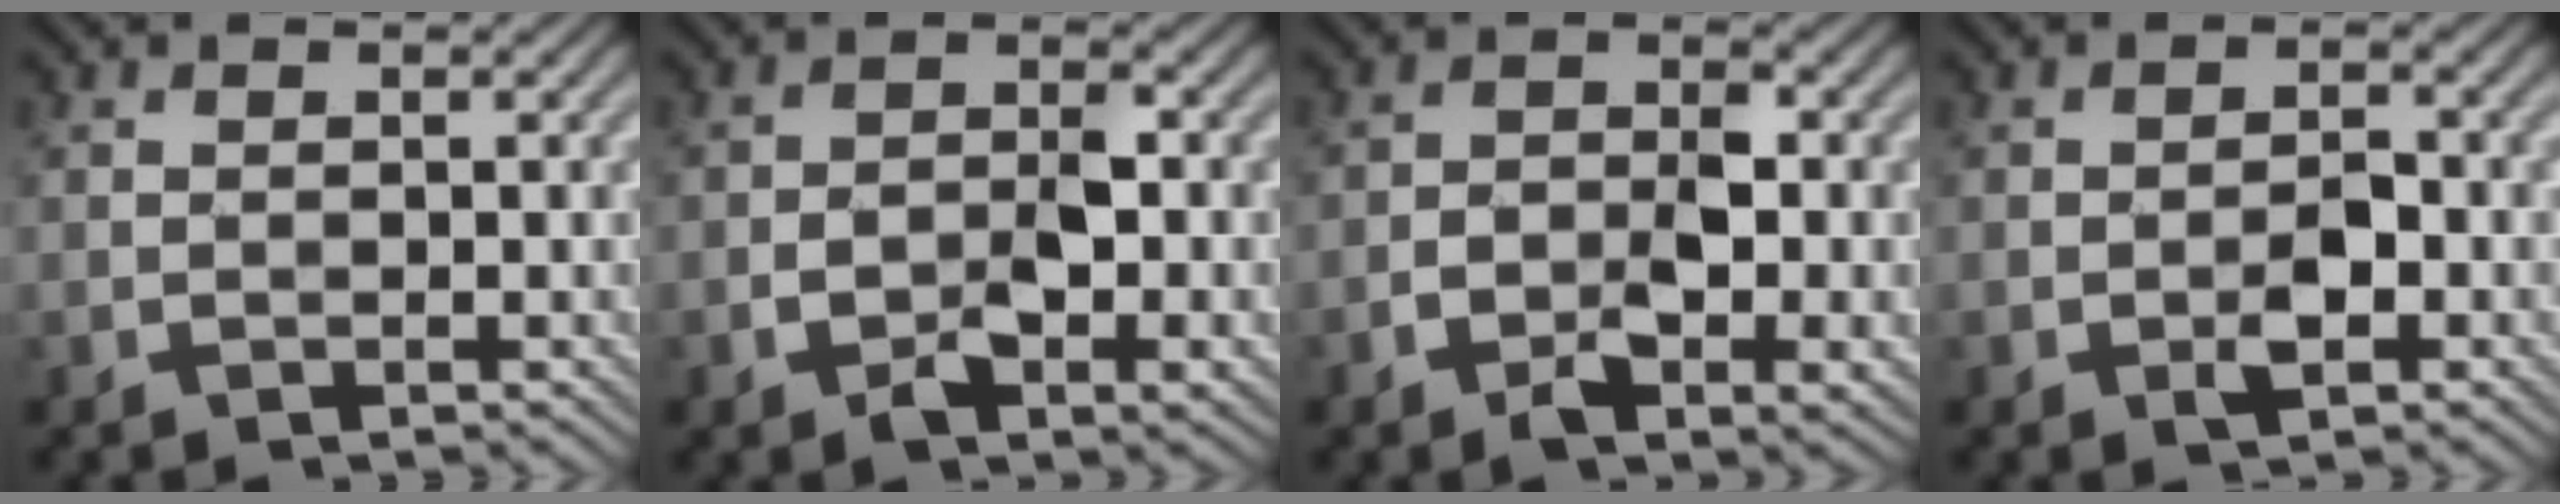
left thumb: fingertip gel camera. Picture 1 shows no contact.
{"total": 5.6, "force": [-2.1, 2.8, 4.3], "torque": [-0.070, 0.003, -0.038]}
{"total": 6.2, "force": [-2.5, 3.1, 4.7], "torque": [-0.074, 0.001, -0.045]}
{"total": 2.9, "force": [-1.2, 1.4, 2.3], "torque": [-0.035, 0.002, -0.023]}